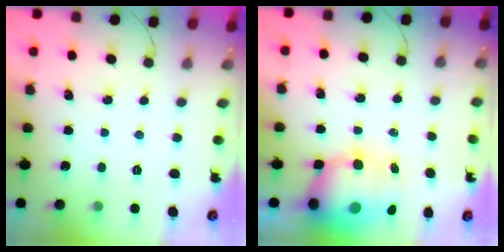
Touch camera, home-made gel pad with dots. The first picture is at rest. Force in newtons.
{"total": 12.0, "press": 11.7, "slide": 2.7}